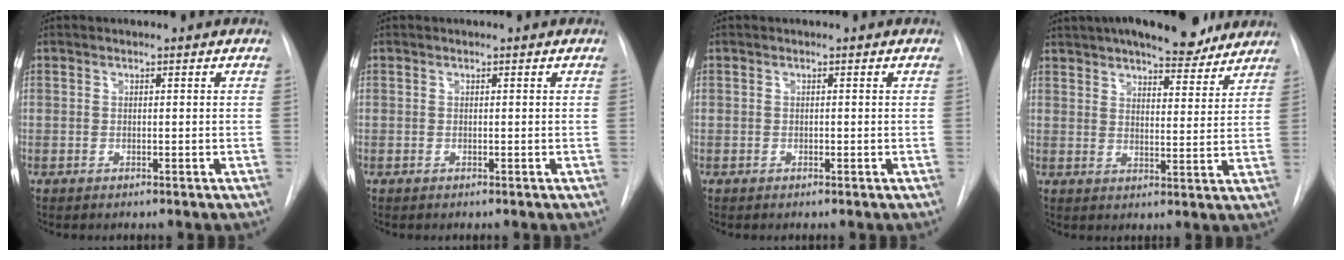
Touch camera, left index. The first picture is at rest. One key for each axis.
{"total": 0.0}
{"total": 0.0}
{"total": 16.9, "fx": 14.0, "fy": 4.5, "fz": 8.3, "tx": -0.127, "ty": 0.020, "tz": 0.193}